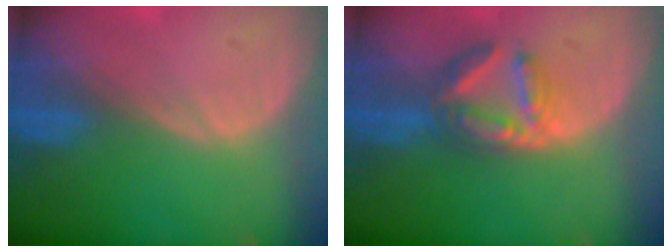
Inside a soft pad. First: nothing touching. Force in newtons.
{"total": 6.3, "press": 5.8, "slide": 2.6}